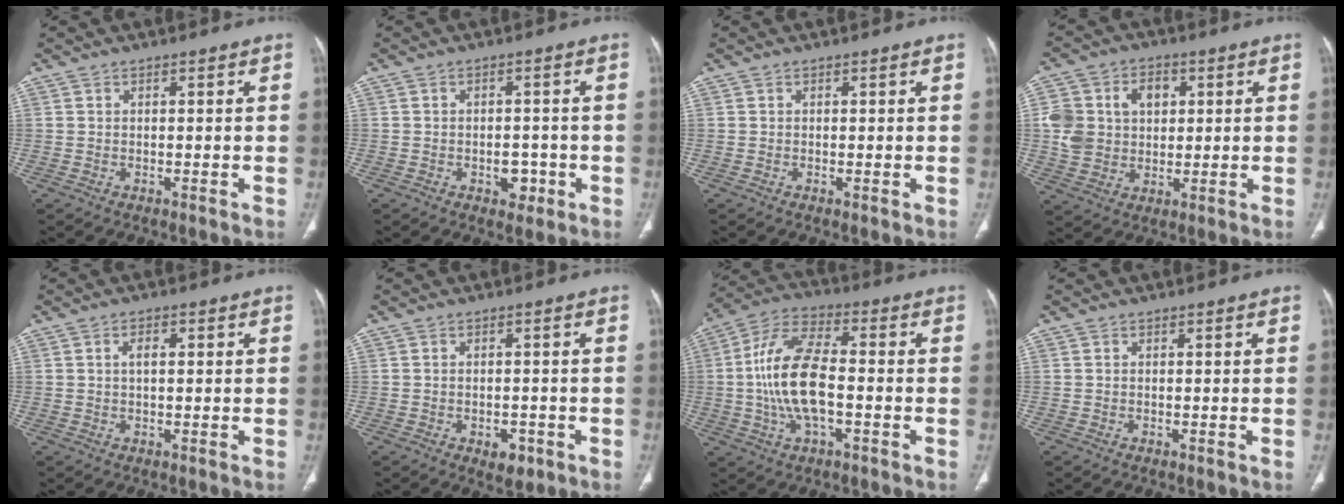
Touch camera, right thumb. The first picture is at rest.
{"total": 3.9, "force": [-1.4, 2.7, 2.5], "torque": [-0.013, 0.008, -0.015]}
{"total": 0.0}
{"total": 12.3, "force": [2.3, 9.8, 7.1], "torque": [-0.104, 0.008, 0.047]}
{"total": 2.6, "force": [0.6, 1.2, 2.2], "torque": [-0.041, 0.006, 0.010]}
{"total": 3.8, "force": [-1.7, 2.4, 2.5], "torque": [-0.021, 0.004, -0.015]}
{"total": 14.8, "force": [-1.7, 6.8, 13.0], "torque": [-0.261, 0.026, -0.035]}
{"total": 0.0}